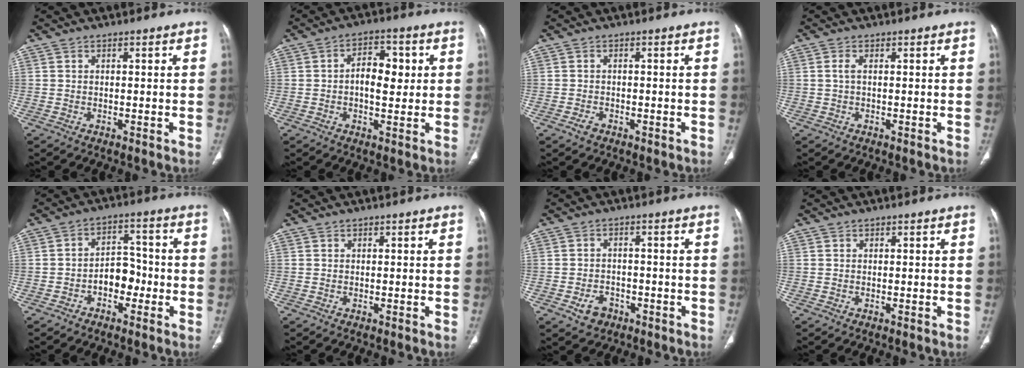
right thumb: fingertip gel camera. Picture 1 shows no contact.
{"total": 7.2, "force": [0.5, 4.2, 5.9], "torque": [-0.069, 0.009, 0.004]}
{"total": 1.5, "force": [-1.0, 0.9, 0.7], "torque": [-0.014, 0.008, -0.015]}
{"total": 1.4, "force": [0.1, 0.5, 1.2], "torque": [-0.032, 0.001, 0.002]}
{"total": 6.5, "force": [-2.4, 4.5, 4.1], "torque": [-0.036, 0.034, -0.046]}
{"total": 0.0}
{"total": 4.2, "force": [-2.1, 3.1, 1.7], "torque": [-0.019, 0.019, -0.026]}
{"total": 0.0}